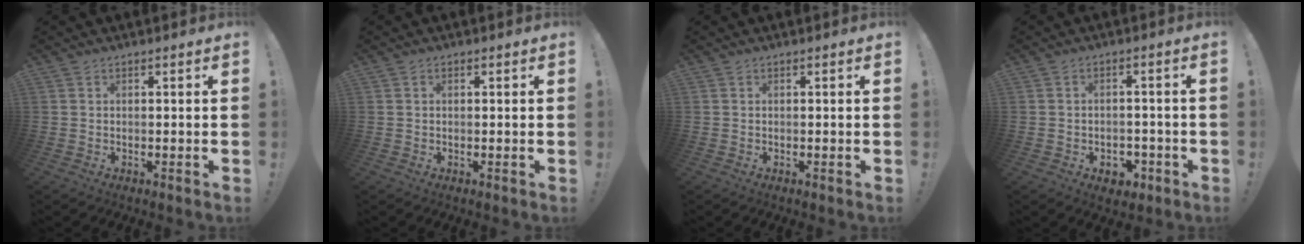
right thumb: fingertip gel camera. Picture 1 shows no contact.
{"total": 0.0}
{"total": 0.0}
{"total": 4.6, "force": [-1.8, 3.8, 2.0], "torque": [-0.013, 0.013, -0.028]}